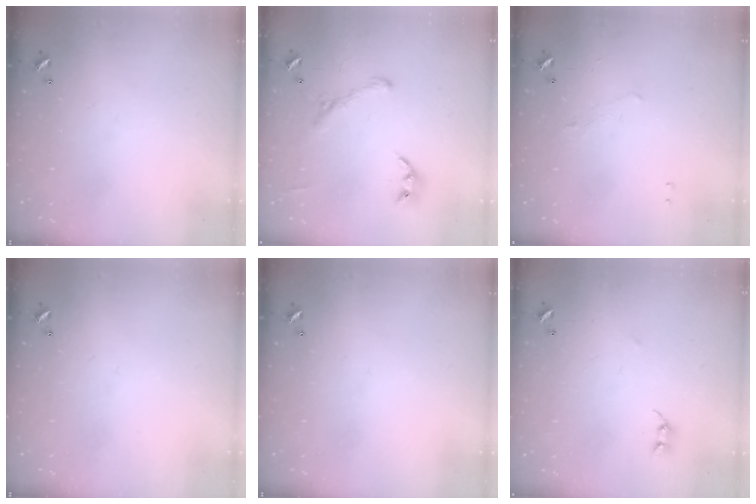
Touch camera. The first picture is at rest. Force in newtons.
{"total": 0.5, "press": 0.0, "slide": 0.5}
{"total": 1.3, "press": 1.2, "slide": 0.6}
{"total": 0.0}
{"total": 0.0}
{"total": 5.1, "press": 5.0, "slide": 0.5}